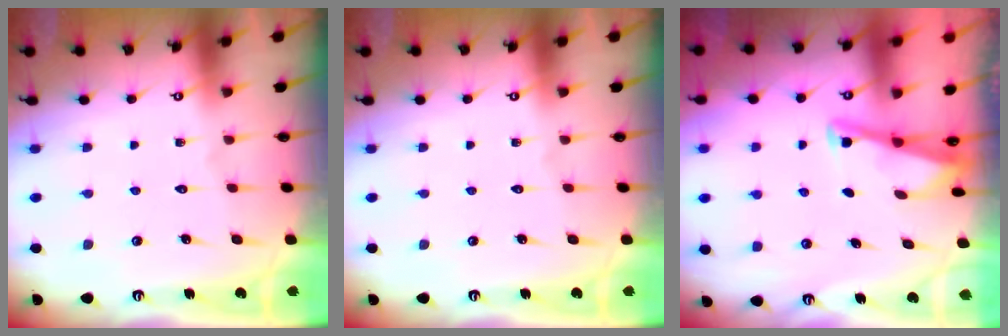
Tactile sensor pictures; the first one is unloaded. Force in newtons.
{"total": 0.0}
{"total": 3.0, "press": 3.0, "slide": 0.3}